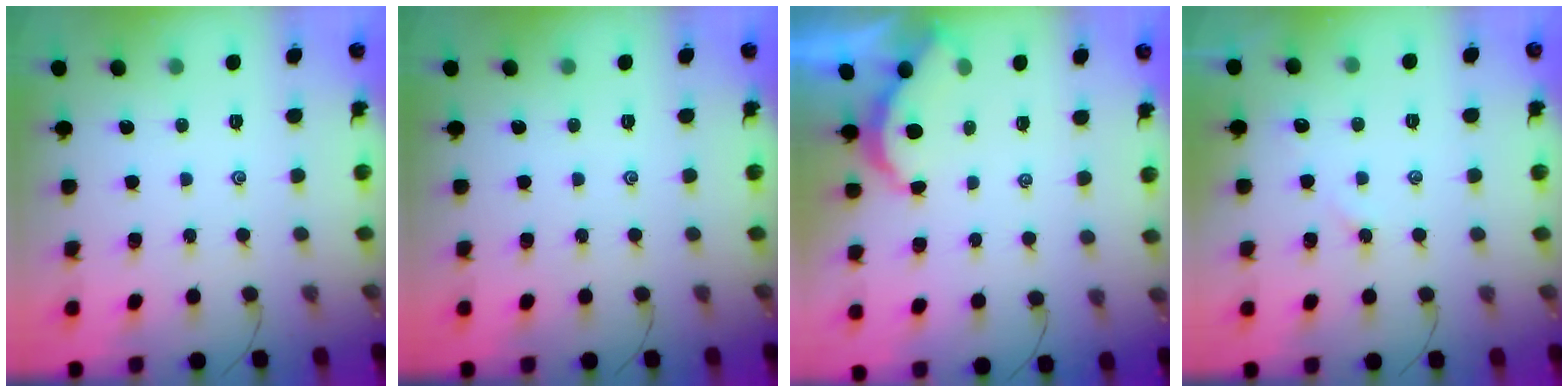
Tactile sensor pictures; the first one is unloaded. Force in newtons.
{"total": 0.0}
{"total": 2.6, "press": 2.6, "slide": 0.3}
{"total": 2.2, "press": 2.2, "slide": 0.4}